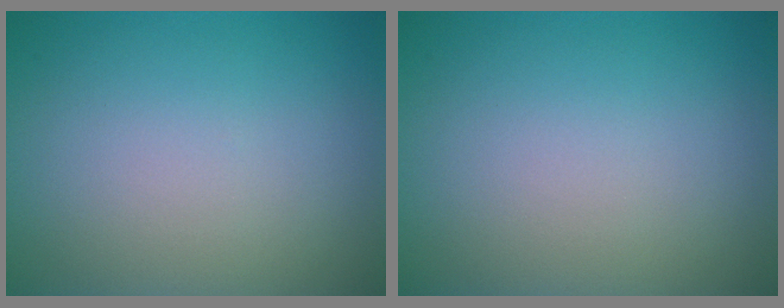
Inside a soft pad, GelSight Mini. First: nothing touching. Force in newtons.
{"total": 0.0}